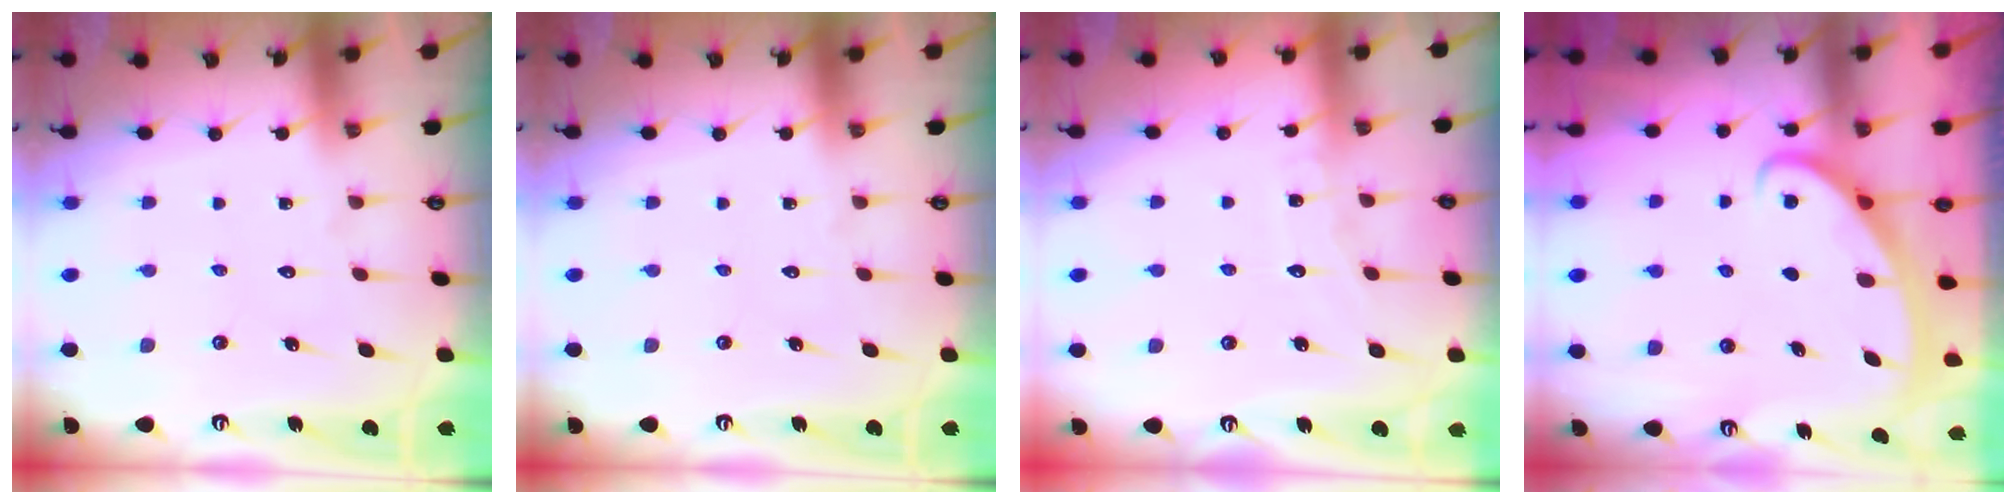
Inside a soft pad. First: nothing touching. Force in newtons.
{"total": 0.0}
{"total": 5.2, "press": 5.2, "slide": 0.5}
{"total": 2.8, "press": 2.8, "slide": 0.4}